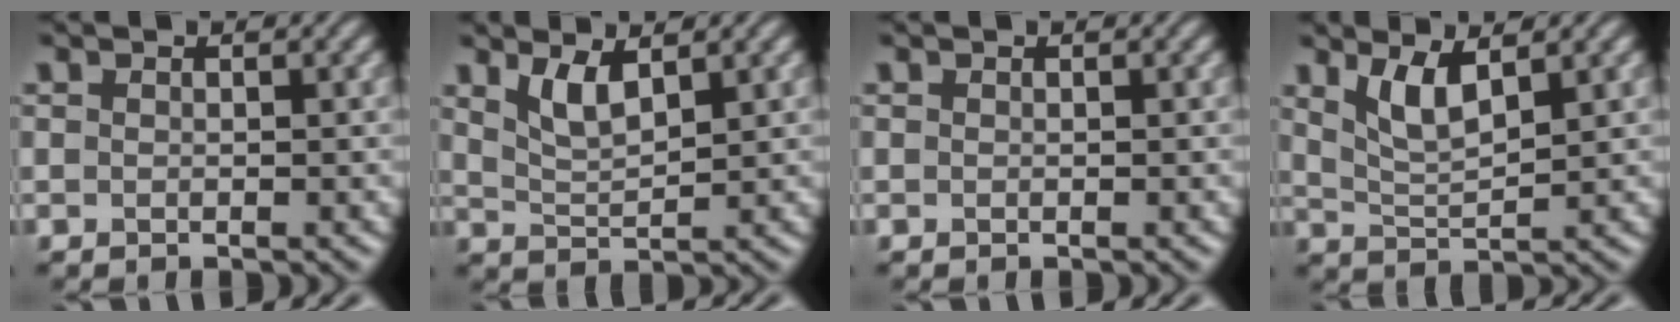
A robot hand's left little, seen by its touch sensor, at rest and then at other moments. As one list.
[{"total": 2.9, "force": [1.8, 0.9, 2.1], "torque": [-0.046, -0.009, 0.040]}, {"total": 0.0}, {"total": 3.4, "force": [2.0, 0.9, 2.6], "torque": [-0.058, -0.008, 0.044]}]